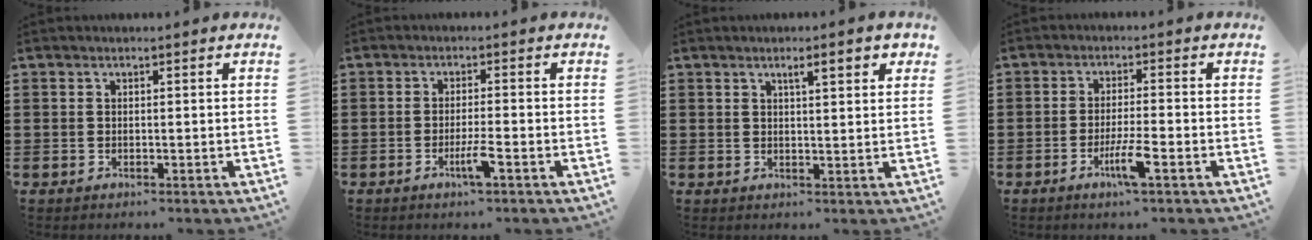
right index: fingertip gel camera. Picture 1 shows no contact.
{"total": 3.4, "force": [-1.8, 0.0, 2.9], "torque": [-0.056, -0.008, -0.034]}
{"total": 3.2, "force": [1.7, 0.5, 2.7], "torque": [-0.047, 0.002, 0.025]}
{"total": 4.9, "force": [-2.4, 0.2, 4.3], "torque": [-0.083, -0.014, -0.044]}